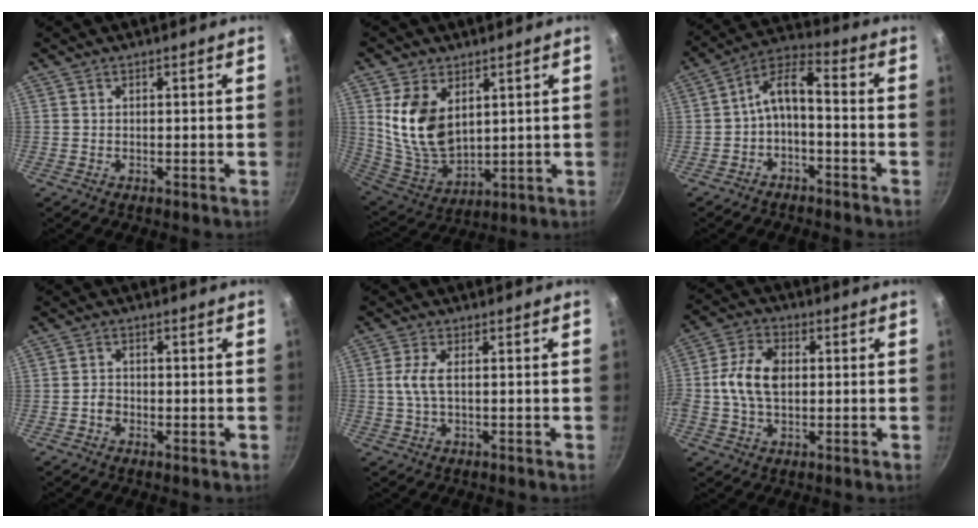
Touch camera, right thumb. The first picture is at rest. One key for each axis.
{"total": 13.7, "fx": 4.0, "fy": 8.6, "fz": 9.8, "tx": -0.175, "ty": -0.040, "tz": 0.094}
{"total": 7.9, "fx": -2.5, "fy": 3.5, "fz": 6.6, "tx": -0.129, "ty": 0.053, "tz": -0.051}
{"total": 1.9, "fx": -0.8, "fy": 1.5, "fz": 1.0, "tx": -0.014, "ty": 0.007, "tz": -0.017}
{"total": 3.9, "fx": 0.2, "fy": 1.3, "fz": 3.7, "tx": -0.092, "ty": 0.004, "tz": 0.004}
{"total": 9.9, "fx": 0.4, "fy": 6.4, "fz": 7.5, "tx": -0.140, "ty": 0.016, "tz": -0.004}